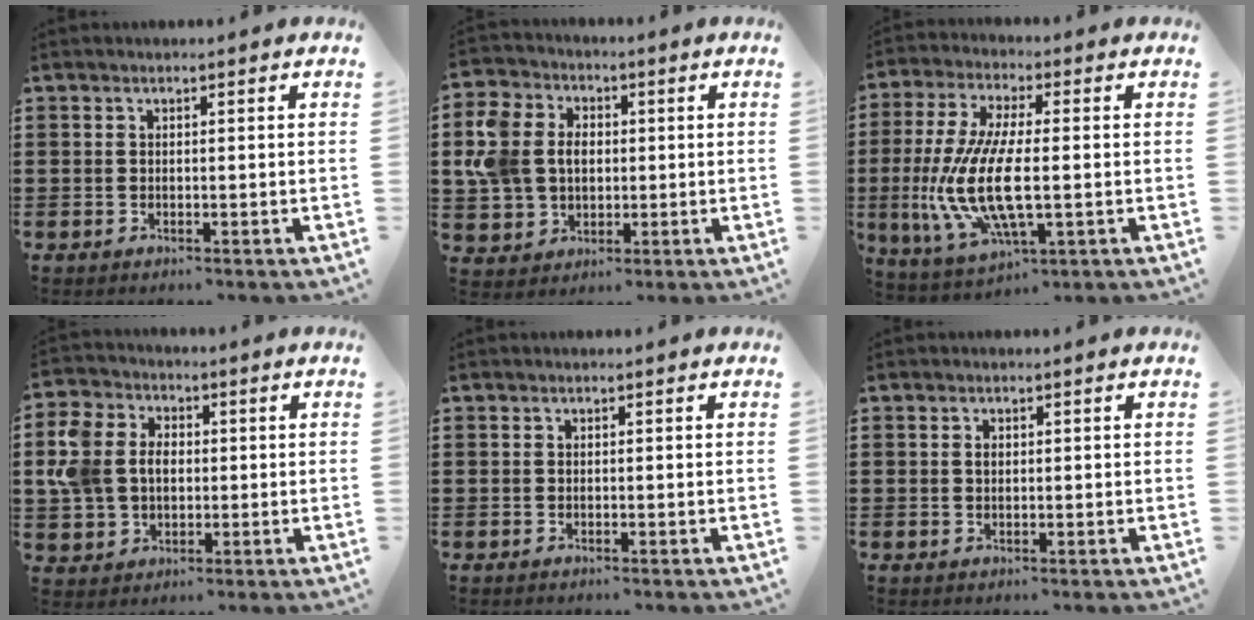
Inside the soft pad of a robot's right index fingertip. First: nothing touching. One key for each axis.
{"total": 9.1, "fx": 0.9, "fy": 7.7, "fz": 4.8, "tx": -0.147, "ty": 0.017, "tz": 0.012}
{"total": 13.3, "fx": -1.6, "fy": 4.7, "fz": 12.3, "tx": -0.290, "ty": -0.024, "tz": -0.039}
{"total": 8.1, "fx": 0.5, "fy": 6.8, "fz": 4.5, "tx": -0.137, "ty": 0.011, "tz": 0.001}
{"total": 0.0}
{"total": 0.9, "fx": 0.2, "fy": 0.6, "fz": 0.6, "tx": -0.014, "ty": 0.001, "tz": 0.003}